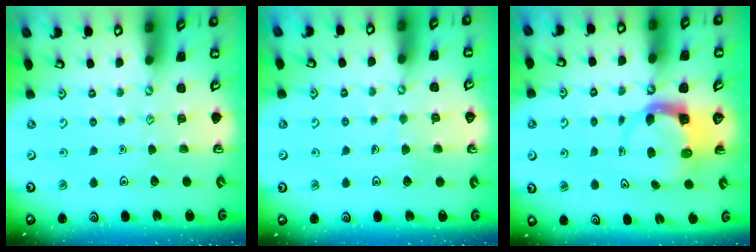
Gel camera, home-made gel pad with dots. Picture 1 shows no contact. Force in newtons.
{"total": 4.3, "press": 4.2, "slide": 0.3}
{"total": 3.7, "press": 3.7, "slide": 0.5}